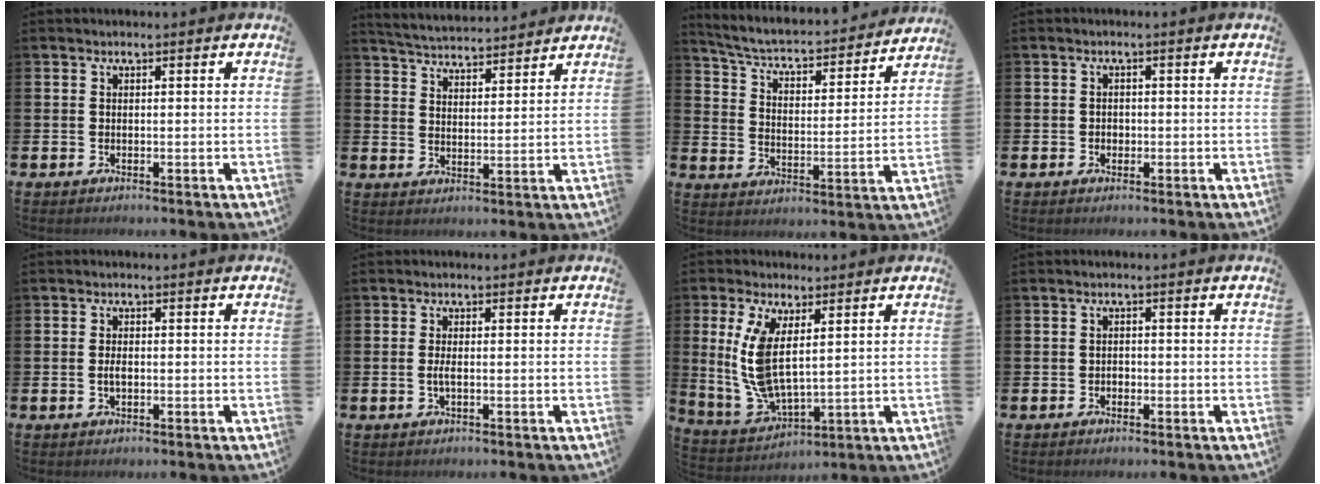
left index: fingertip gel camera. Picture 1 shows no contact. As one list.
[{"total": 4.8, "force": [4.8, 0.4, 0.0], "torque": [-0.023, -0.032, 0.085]}, {"total": 5.1, "force": [4.6, 1.1, 1.9], "torque": [-0.065, -0.039, 0.069]}, {"total": 1.0, "force": [-0.3, 0.9, 0.4], "torque": [-0.008, 0.007, -0.007]}, {"total": 1.6, "force": [-0.3, 0.7, 1.4], "torque": [-0.025, 0.002, -0.006]}, {"total": 1.3, "force": [-0.3, 0.2, 1.3], "torque": [-0.031, 0.002, -0.005]}, {"total": 8.4, "force": [2.7, 3.9, 7.0], "torque": [-0.165, -0.011, 0.047]}, {"total": 0.9, "force": [-0.5, 0.7, 0.3], "torque": [-0.006, 0.003, -0.011]}]